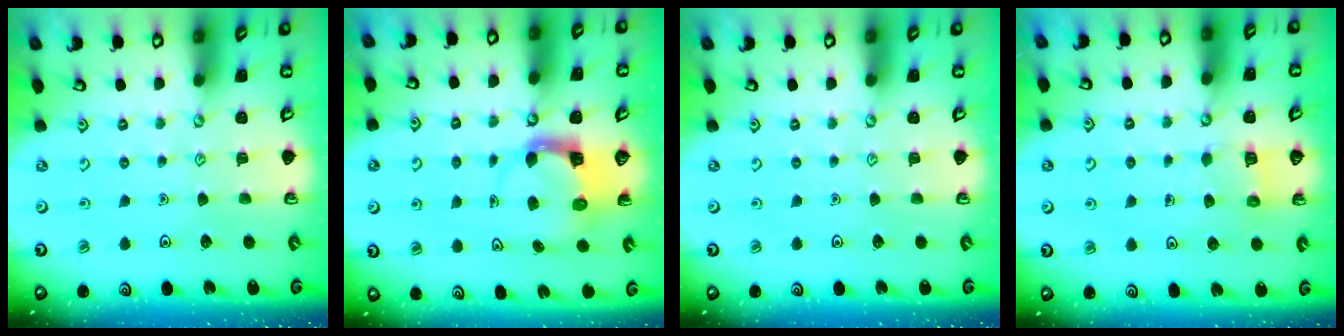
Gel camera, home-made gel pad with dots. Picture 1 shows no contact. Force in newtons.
{"total": 3.7, "press": 3.7, "slide": 0.5}
{"total": 0.0}
{"total": 4.8, "press": 4.7, "slide": 0.3}